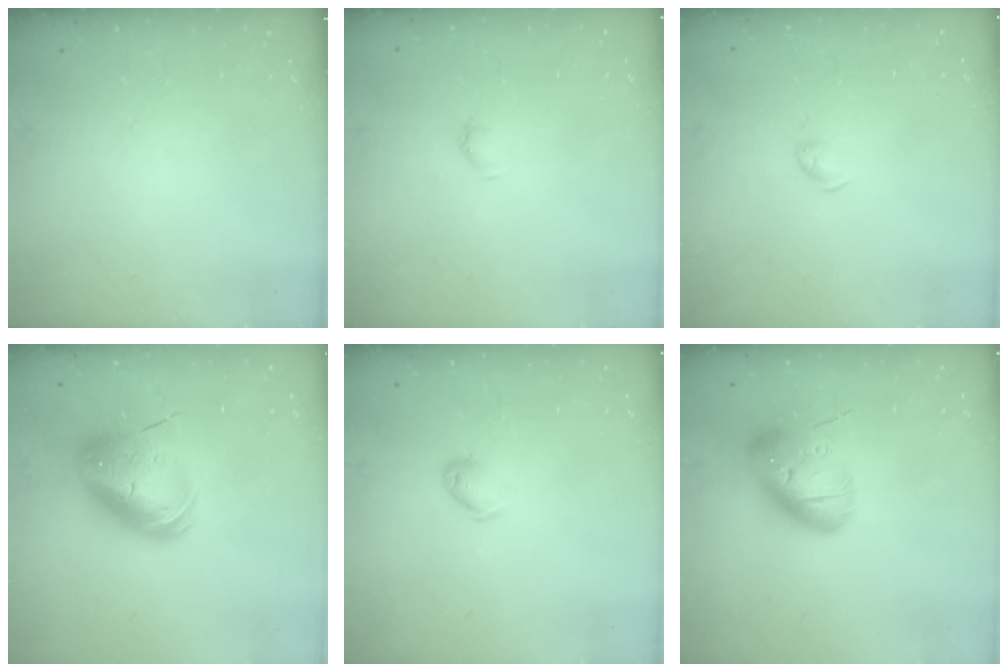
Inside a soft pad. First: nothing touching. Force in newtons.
{"total": 3.6, "press": 3.5, "slide": 0.7}
{"total": 3.8, "press": 3.8, "slide": 0.6}
{"total": 13.3, "press": 13.0, "slide": 2.5}
{"total": 3.6, "press": 3.5, "slide": 0.6}
{"total": 14.9, "press": 14.8, "slide": 1.9}